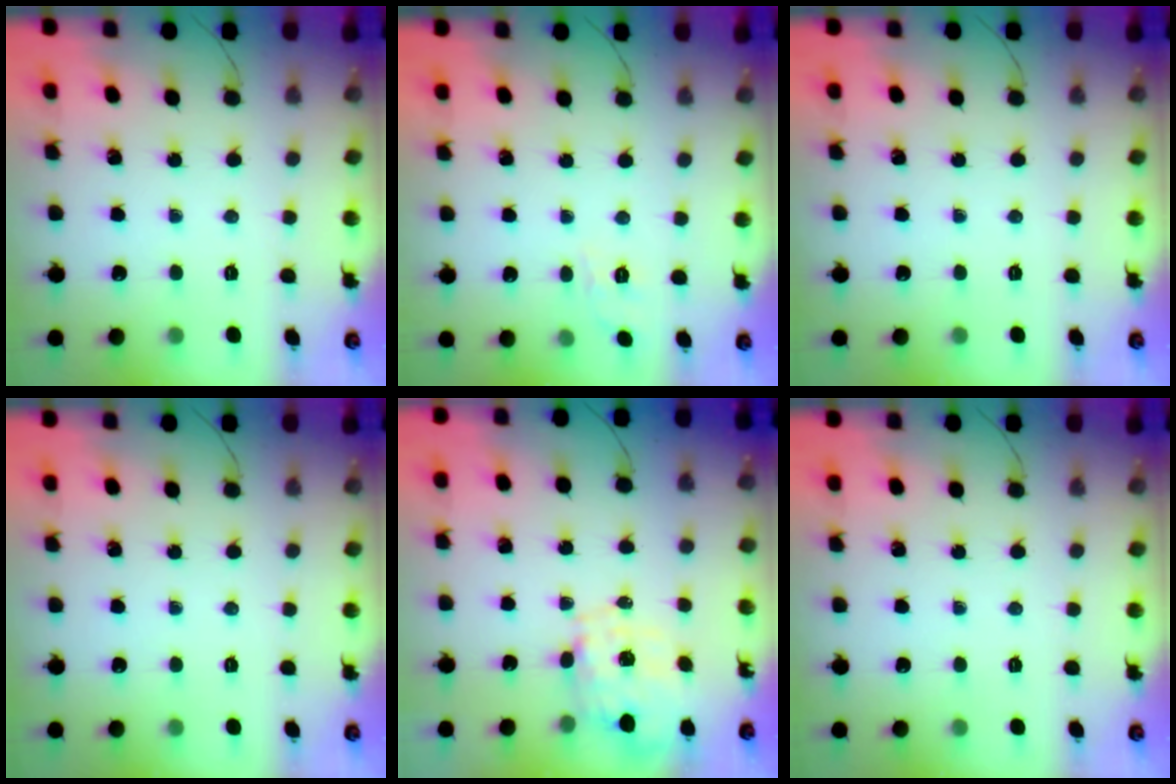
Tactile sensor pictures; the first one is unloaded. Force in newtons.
{"total": 4.6, "press": 4.2, "slide": 1.7}
{"total": 0.0}
{"total": 0.0}
{"total": 1.3, "press": 1.2, "slide": 0.4}
{"total": 0.0}